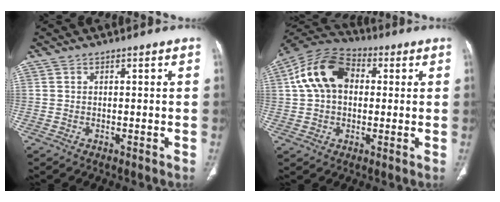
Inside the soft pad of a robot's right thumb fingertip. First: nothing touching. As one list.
[{"total": 13.8, "force": [2.4, 9.6, 9.6], "torque": [-0.166, 0.028, 0.030]}]